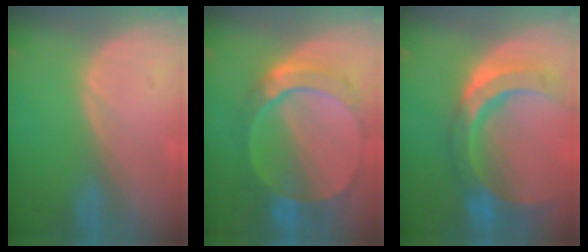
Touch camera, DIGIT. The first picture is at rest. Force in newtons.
{"total": 9.5, "press": 8.3, "slide": 4.6}
{"total": 11.5, "press": 9.8, "slide": 5.9}